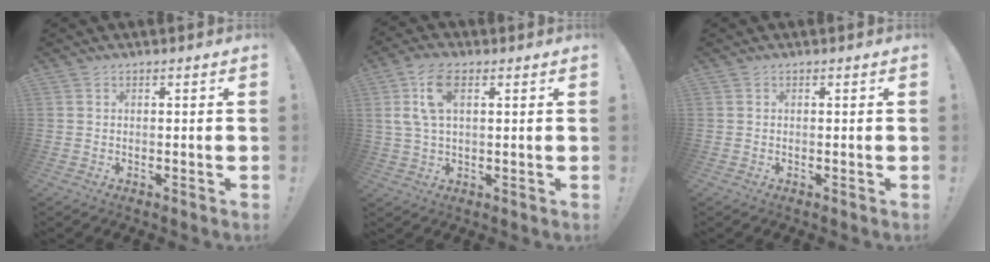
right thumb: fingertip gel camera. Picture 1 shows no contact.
{"total": 9.0, "force": [3.3, 4.4, 7.2], "torque": [-0.147, 0.006, 0.061]}
{"total": 0.0}